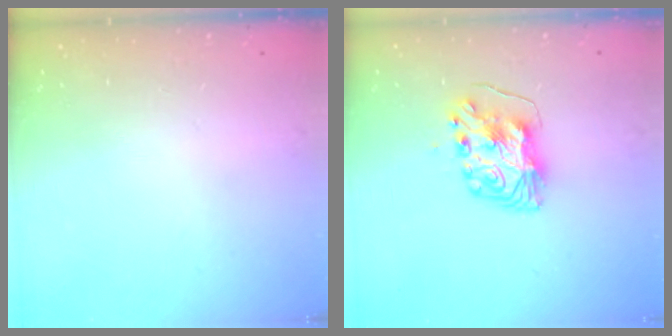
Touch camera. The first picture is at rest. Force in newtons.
{"total": 8.1, "press": 8.1, "slide": 0.8}